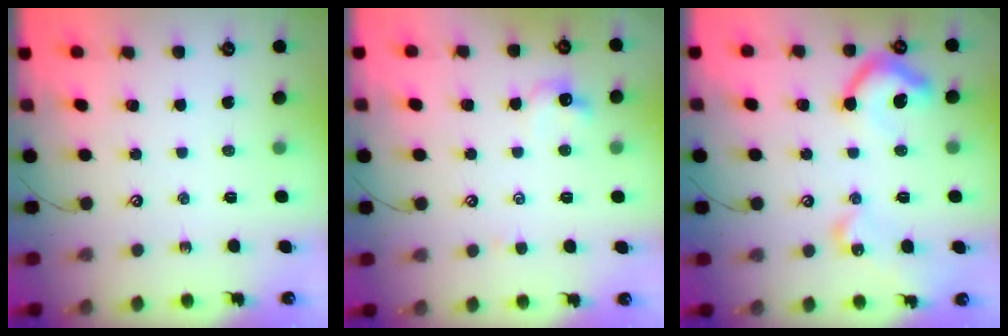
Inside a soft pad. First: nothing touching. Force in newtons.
{"total": 1.9, "press": 1.9, "slide": 0.5}
{"total": 12.7, "press": 12.7, "slide": 1.2}